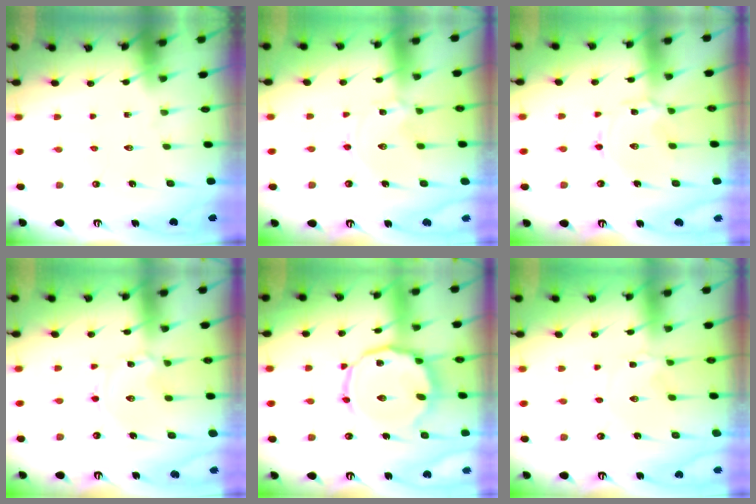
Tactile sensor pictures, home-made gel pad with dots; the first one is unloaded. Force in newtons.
{"total": 1.2, "press": 1.2, "slide": 0.2}
{"total": 2.2, "press": 2.2, "slide": 0.3}
{"total": 1.7, "press": 1.7, "slide": 0.1}
{"total": 12.2, "press": 12.1, "slide": 1.0}
{"total": 0.8, "press": 0.7, "slide": 0.2}